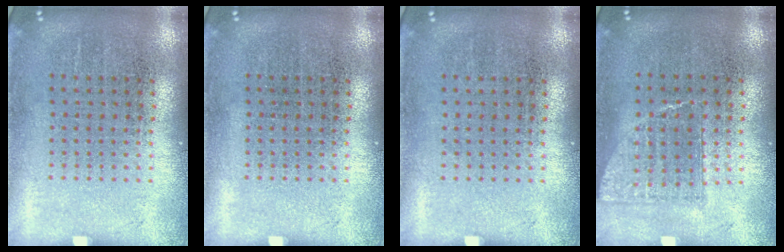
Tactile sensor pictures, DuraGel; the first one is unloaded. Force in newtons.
{"total": 0.0}
{"total": 0.0}
{"total": 0.8, "press": 0.7, "slide": 0.2}